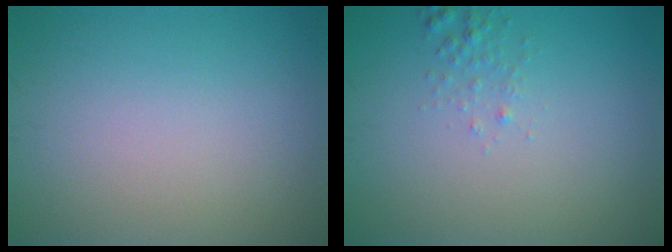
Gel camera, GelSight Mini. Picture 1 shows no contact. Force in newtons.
{"total": 0.9, "press": 0.9, "slide": 0.1}